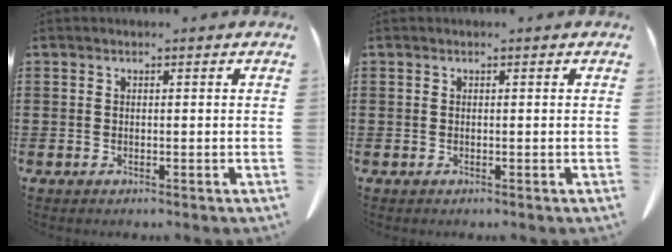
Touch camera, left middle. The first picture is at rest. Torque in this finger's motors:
{"motor_torque": [0.00, 0.00, 0.00, 0.00]}